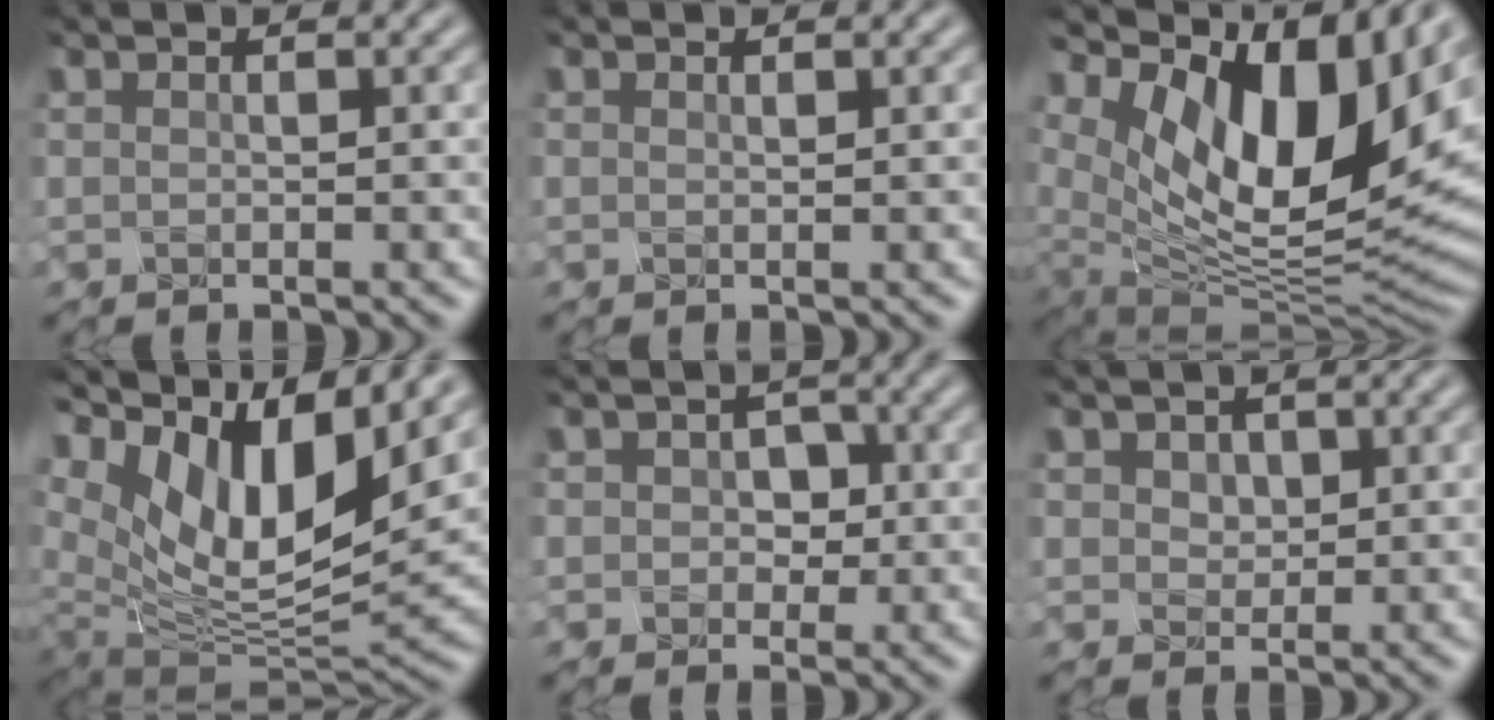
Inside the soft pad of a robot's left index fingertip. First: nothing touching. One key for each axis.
{"total": 0.0}
{"total": 16.5, "fx": 4.0, "fy": 8.9, "fz": 13.4, "tx": -0.235, "ty": 0.020, "tz": 0.061}
{"total": 13.4, "fx": 3.4, "fy": 6.9, "fz": 10.9, "tx": -0.218, "ty": 0.021, "tz": 0.054}
{"total": 3.5, "fx": -0.9, "fy": 3.0, "fz": 1.5, "tx": -0.061, "ty": 0.005, "tz": -0.013}
{"total": 2.6, "fx": 0.5, "fy": 2.2, "fz": 1.2, "tx": -0.053, "ty": -0.002, "tz": 0.018}